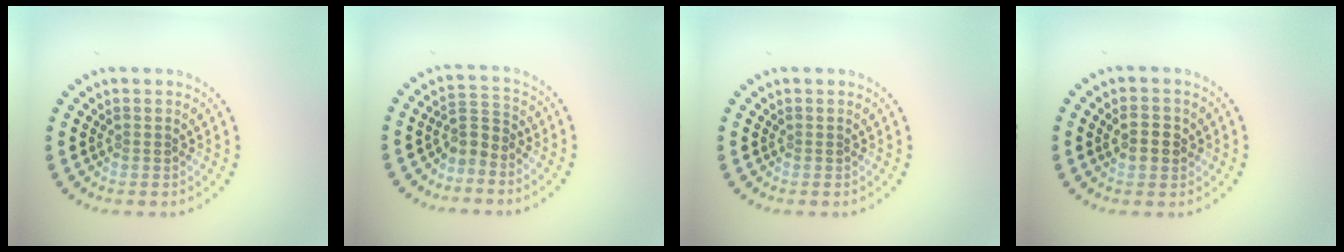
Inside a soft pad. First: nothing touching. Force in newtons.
{"total": 2.2, "press": 1.5, "slide": 1.7}
{"total": 0.0}
{"total": 2.5, "press": 2.5, "slide": 0.2}